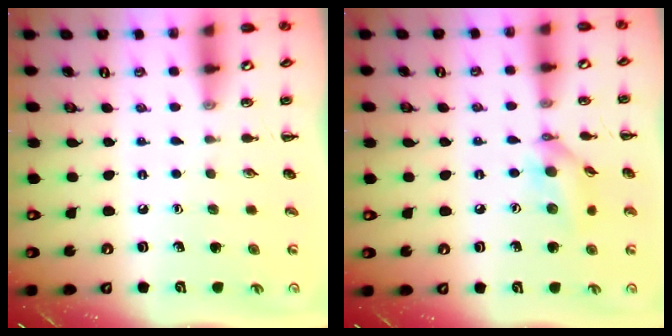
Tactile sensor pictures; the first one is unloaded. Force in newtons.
{"total": 10.9, "press": 10.8, "slide": 1.7}